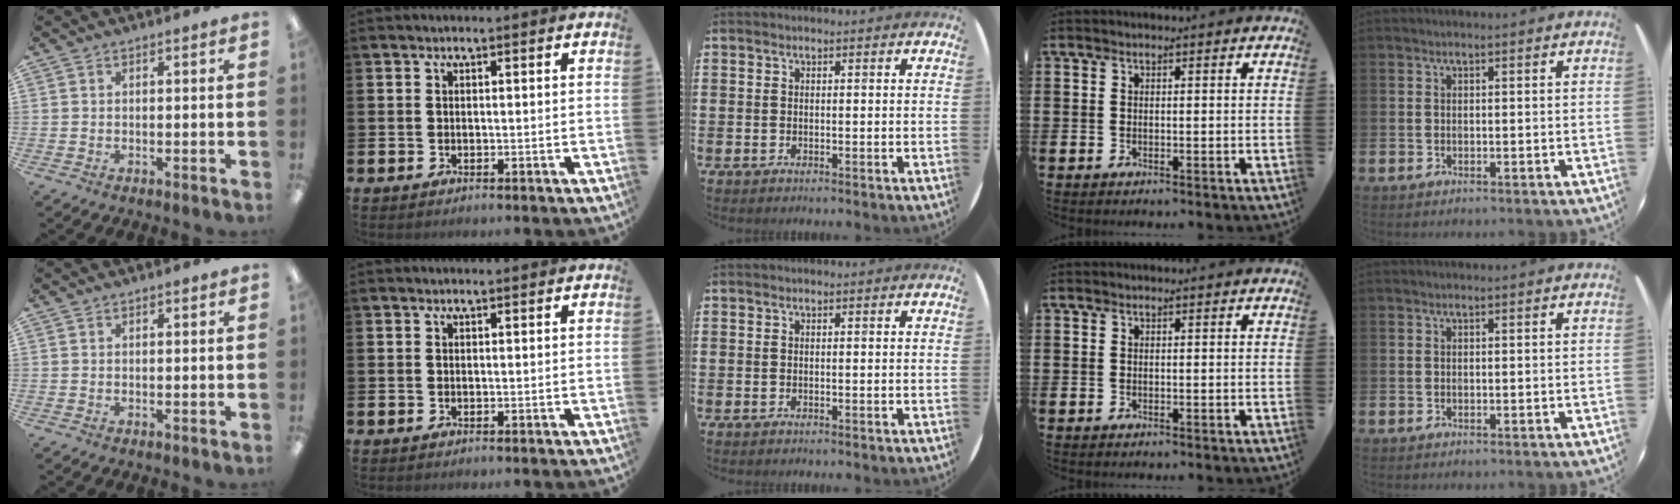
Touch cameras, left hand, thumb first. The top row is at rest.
{"thumb": {"total": 0.8, "force": [0.6, 0.3, 0.4], "torque": [0.000, -0.002, 0.009]}}